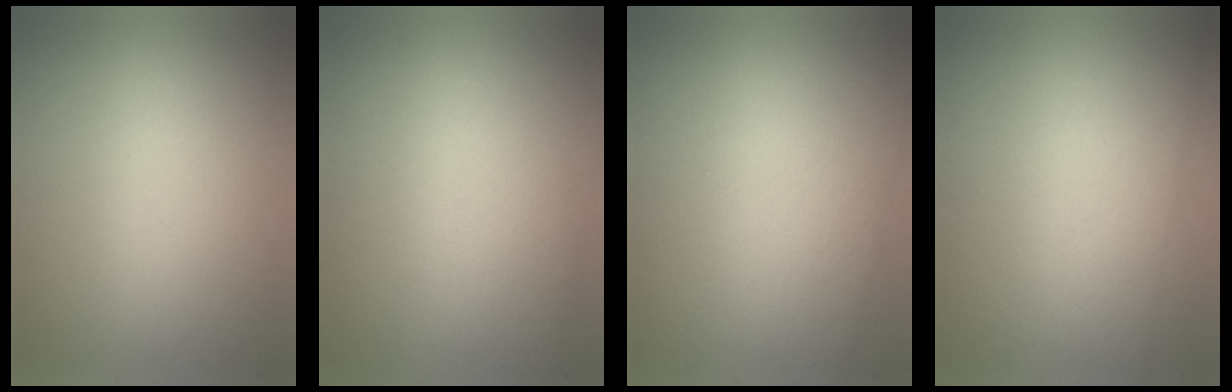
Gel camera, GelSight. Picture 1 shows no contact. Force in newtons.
{"total": 2.6}
{"total": 3.0}
{"total": 2.8}